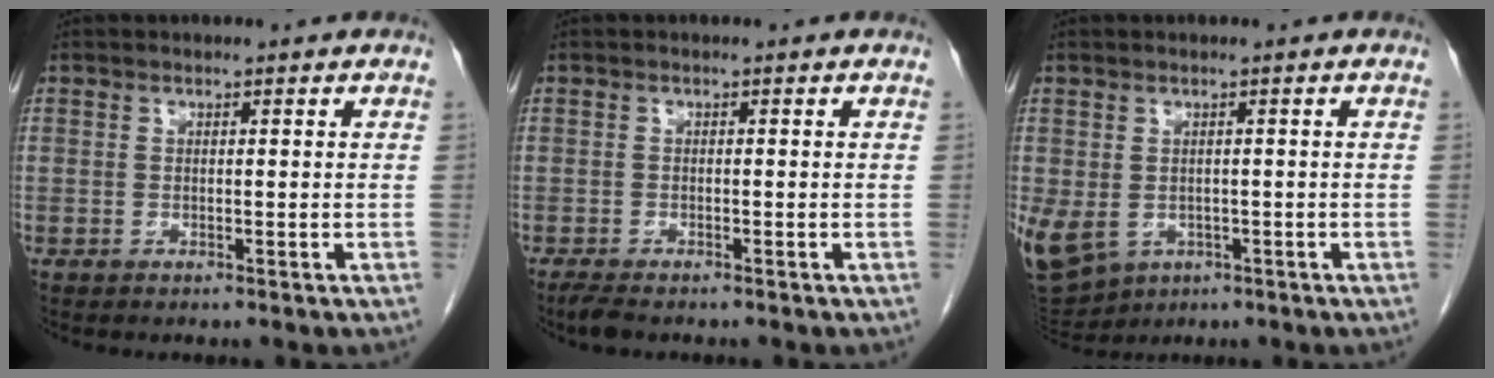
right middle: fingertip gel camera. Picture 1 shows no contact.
{"total": 2.3, "force": [-1.8, 0.5, 1.3], "torque": [-0.030, -0.007, -0.030]}
{"total": 15.9, "force": [-5.9, 12.6, 7.7], "torque": [-0.232, -0.016, -0.076]}